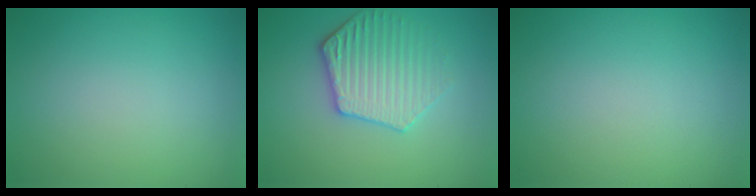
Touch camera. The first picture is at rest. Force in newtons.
{"total": 3.5, "press": 3.4, "slide": 0.8}
{"total": 0.0}